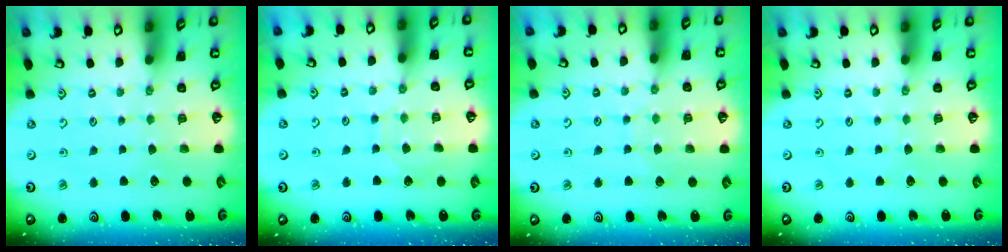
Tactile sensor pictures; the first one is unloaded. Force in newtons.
{"total": 5.5, "press": 5.5, "slide": 0.3}
{"total": 5.5, "press": 5.5, "slide": 0.5}
{"total": 0.0}